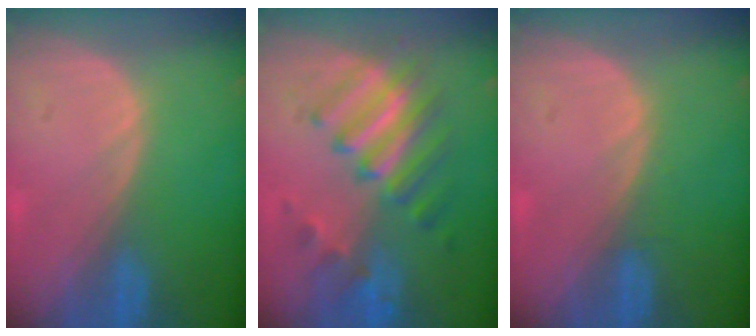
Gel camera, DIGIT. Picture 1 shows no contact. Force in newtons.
{"total": 8.2, "press": 8.1, "slide": 1.5}
{"total": 0.6, "press": 0.6, "slide": 0.2}